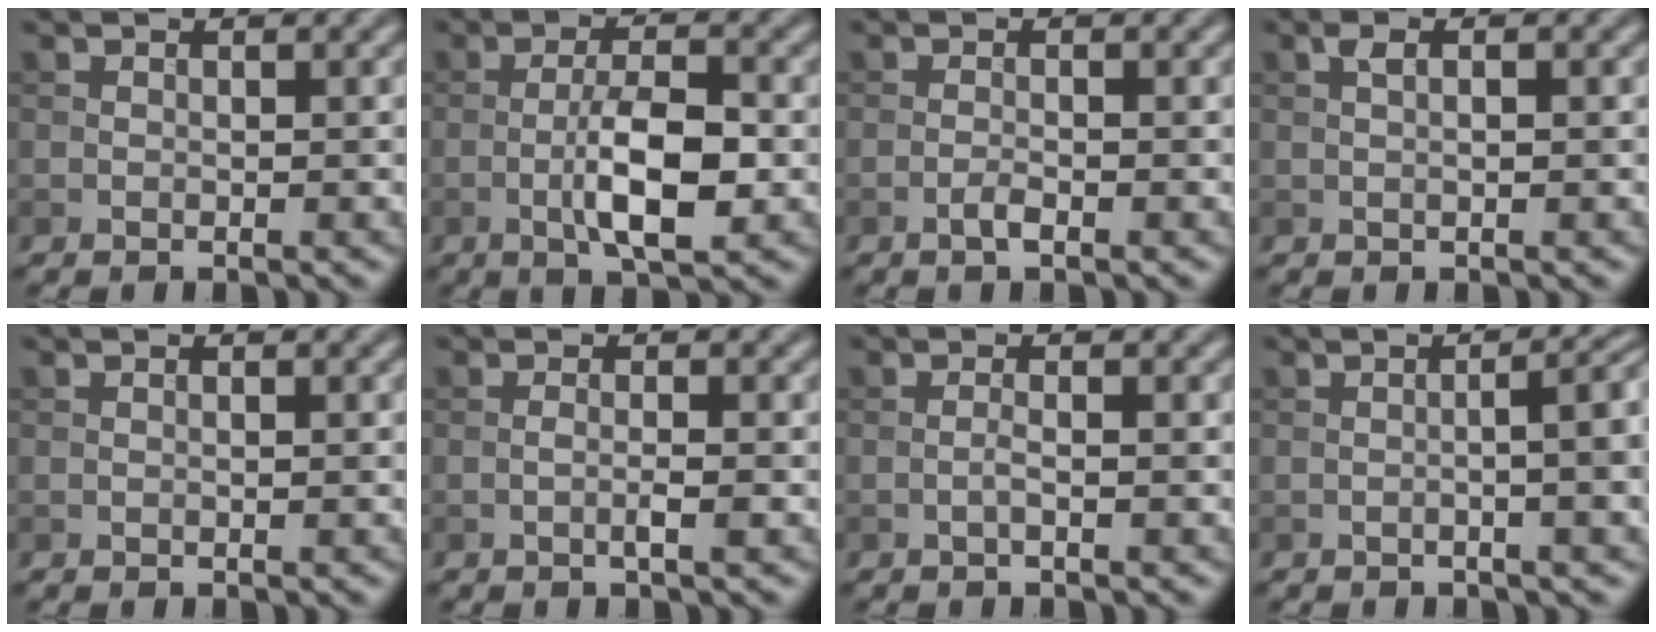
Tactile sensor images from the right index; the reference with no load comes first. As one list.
[{"total": 5.7, "force": [-1.4, 1.7, 5.2], "torque": [-0.096, 0.002, -0.027]}, {"total": 1.1, "force": [-0.7, 0.2, 0.9], "torque": [-0.016, 0.002, -0.015]}, {"total": 1.2, "force": [0.3, 0.4, 1.2], "torque": [-0.025, 0.004, 0.004]}, {"total": 0.0}, {"total": 1.4, "force": [-0.5, 0.1, 1.3], "torque": [-0.025, 0.002, -0.012]}, {"total": 0.9, "force": [-0.4, 0.1, 0.8], "torque": [-0.017, 0.002, -0.010]}, {"total": 6.4, "force": [-0.3, 2.0, 6.1], "torque": [-0.062, 0.009, -0.003]}]